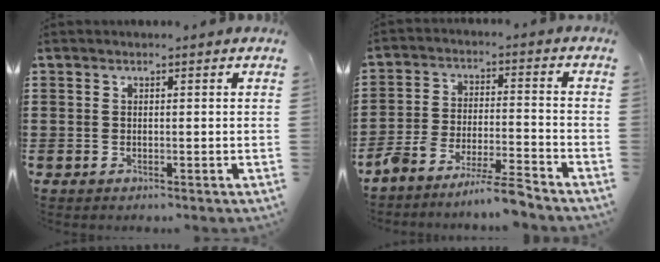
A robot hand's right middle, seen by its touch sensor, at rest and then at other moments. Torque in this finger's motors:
{"motor_torque": [0.94, -1.20, 0.17, 0.10]}